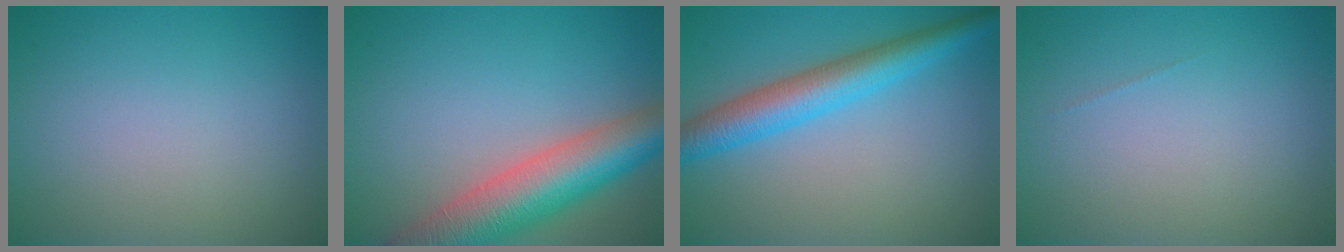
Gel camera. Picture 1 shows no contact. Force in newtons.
{"total": 8.8, "press": 8.8, "slide": 0.2}
{"total": 5.5, "press": 5.5, "slide": 0.1}
{"total": 0.0}